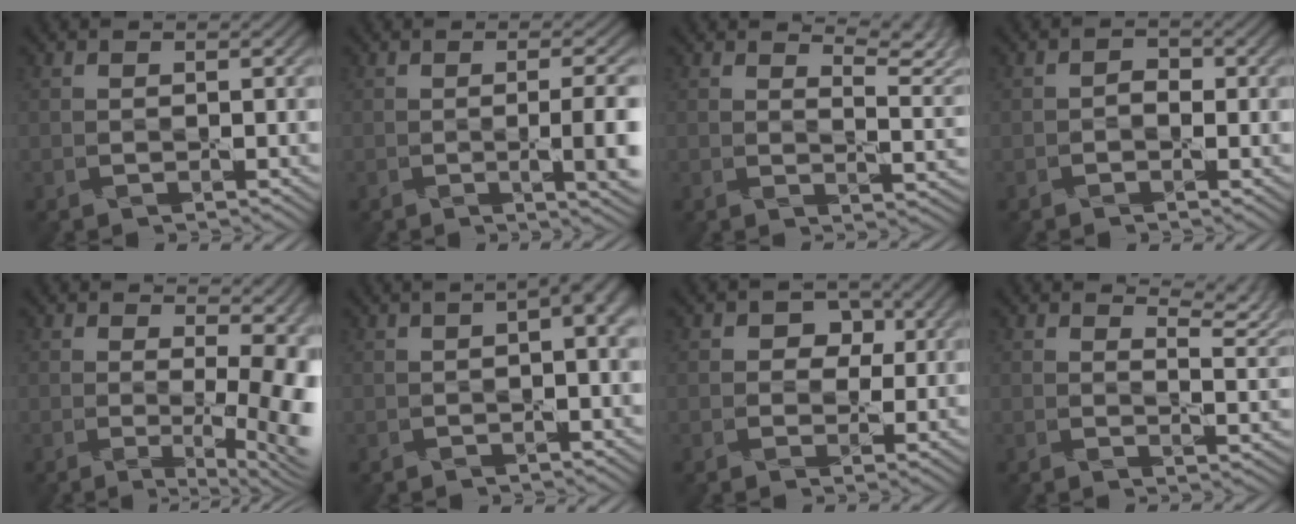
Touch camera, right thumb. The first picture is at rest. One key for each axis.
{"total": 6.3, "fx": -0.6, "fy": 2.0, "fz": 6.0, "tx": -0.076, "ty": -0.002, "tz": -0.003}
{"total": 6.8, "fx": 5.1, "fy": 1.4, "fz": 4.2, "tx": -0.062, "ty": 0.011, "tz": 0.071}
{"total": 1.0, "fx": -0.3, "fy": 0.7, "fz": 0.6, "tx": -0.006, "ty": 0.003, "tz": -0.006}
{"total": 11.0, "fx": 0.2, "fy": 4.2, "fz": 10.1, "tx": -0.087, "ty": 0.005, "tz": 0.004}
{"total": 4.8, "fx": 1.4, "fy": 1.4, "fz": 4.3, "tx": -0.054, "ty": 0.012, "tz": 0.018}
{"total": 3.6, "fx": 1.0, "fy": 3.0, "fz": 1.7, "tx": -0.011, "ty": 0.003, "tz": 0.000}
{"total": 5.6, "fx": 4.4, "fy": 1.2, "fz": 3.3, "tx": -0.053, "ty": 0.005, "tz": 0.066}